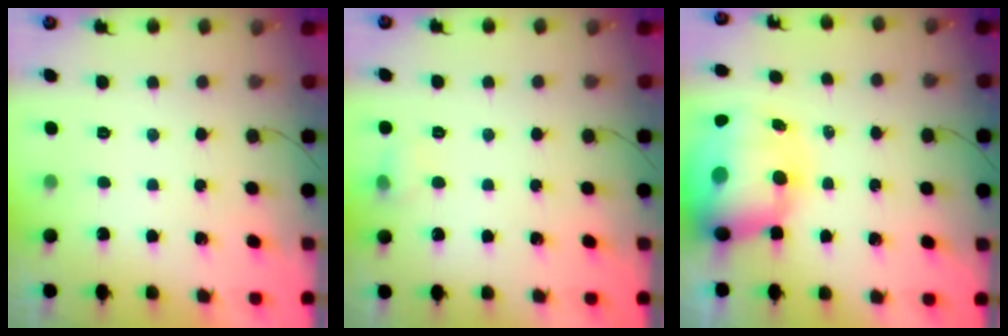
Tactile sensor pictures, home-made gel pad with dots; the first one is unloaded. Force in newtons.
{"total": 5.7, "press": 5.4, "slide": 2.0}
{"total": 18.1, "press": 17.6, "slide": 4.3}